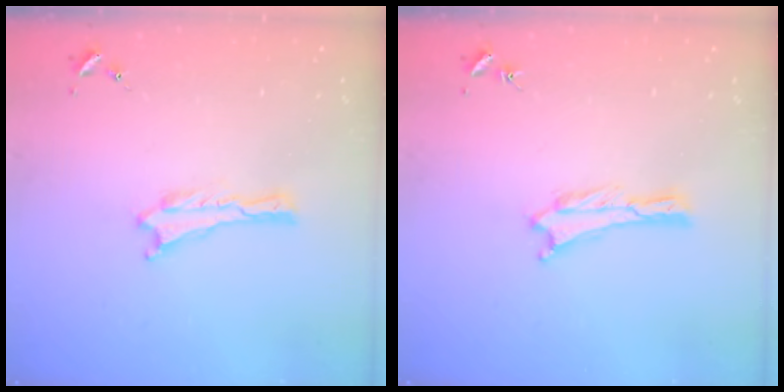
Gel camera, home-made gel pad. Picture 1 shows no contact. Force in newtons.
{"total": 0.0}